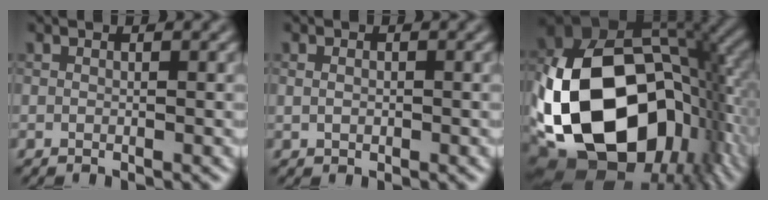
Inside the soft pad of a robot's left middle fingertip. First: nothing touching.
{"total": 1.0, "force": [0.1, 0.8, 0.6], "torque": [-0.010, 0.000, 0.006]}
{"total": 19.4, "force": [-3.0, 13.4, 13.7], "torque": [-0.296, -0.020, -0.042]}